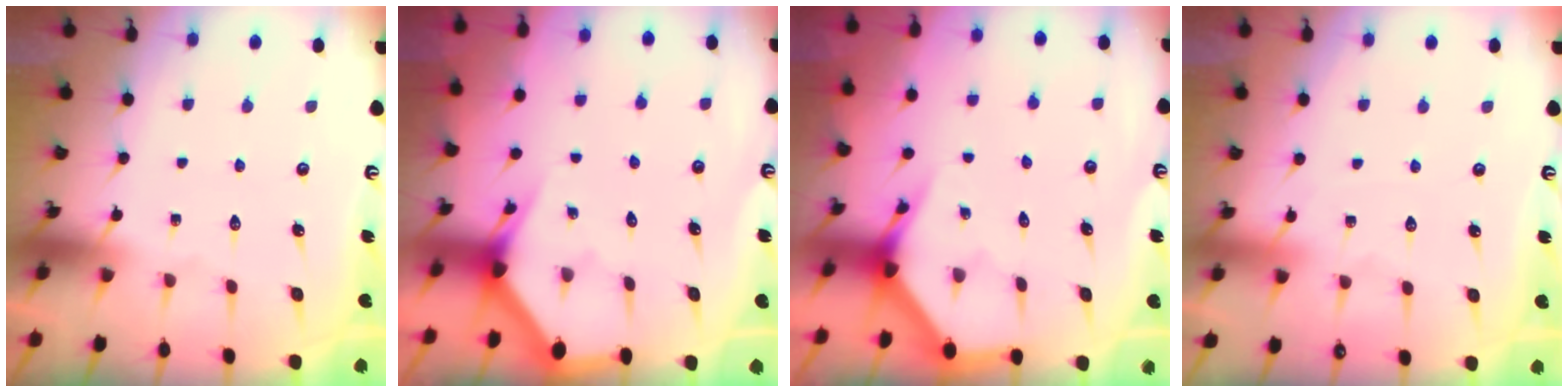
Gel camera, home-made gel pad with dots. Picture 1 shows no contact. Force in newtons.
{"total": 3.1, "press": 3.1, "slide": 0.1}
{"total": 3.8, "press": 3.8, "slide": 0.2}
{"total": 1.4, "press": 1.3, "slide": 0.3}